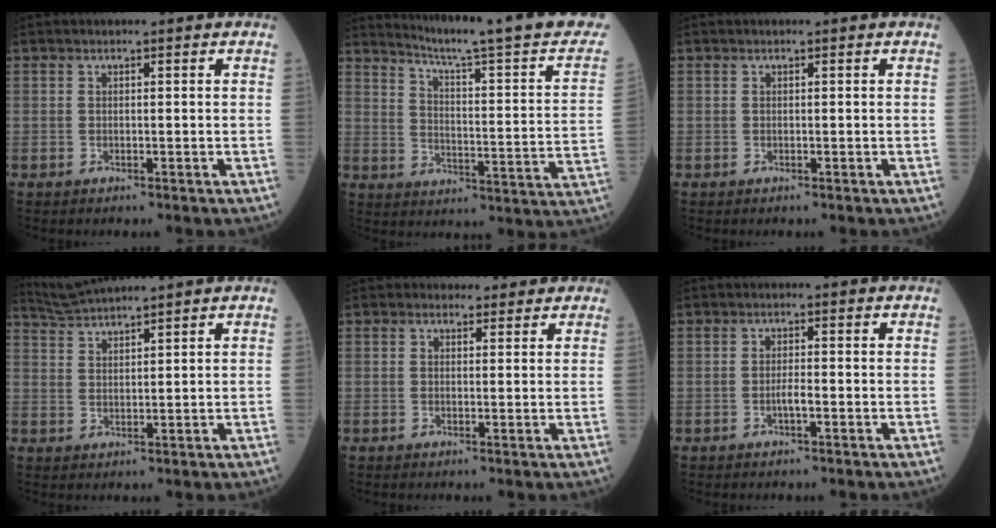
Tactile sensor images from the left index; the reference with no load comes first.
{"total": 22.4, "force": [19.5, -0.8, 10.9], "torque": [-0.160, -0.085, 0.245]}
{"total": 0.0}
{"total": 4.9, "force": [4.6, -1.4, 1.0], "torque": [-0.027, 0.014, 0.092]}
{"total": 2.5, "force": [1.9, 1.6, 0.1], "torque": [0.005, 0.000, 0.015]}
{"total": 1.6, "force": [-1.2, 0.1, 1.1], "torque": [-0.021, -0.005, -0.022]}